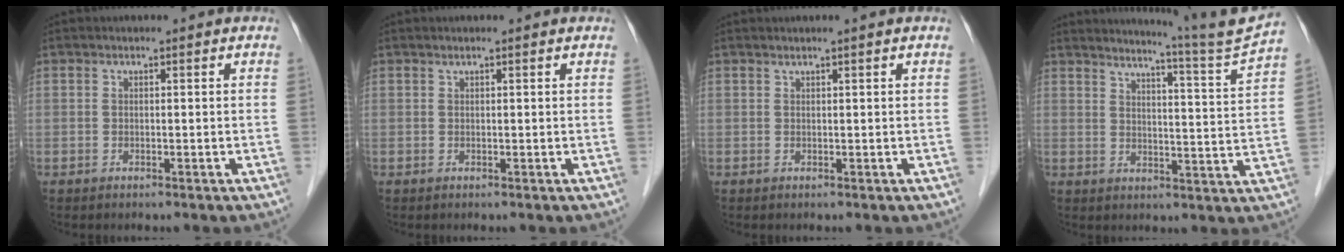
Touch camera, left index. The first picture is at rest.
{"total": 0.6, "force": [0.5, 0.0, 0.3], "torque": [-0.013, 0.015, 0.010]}
{"total": 0.5, "force": [0.4, -0.2, 0.3], "torque": [-0.016, 0.000, 0.014]}
{"total": 10.9, "force": [10.0, -3.2, 2.7], "torque": [-0.057, -0.063, 0.132]}